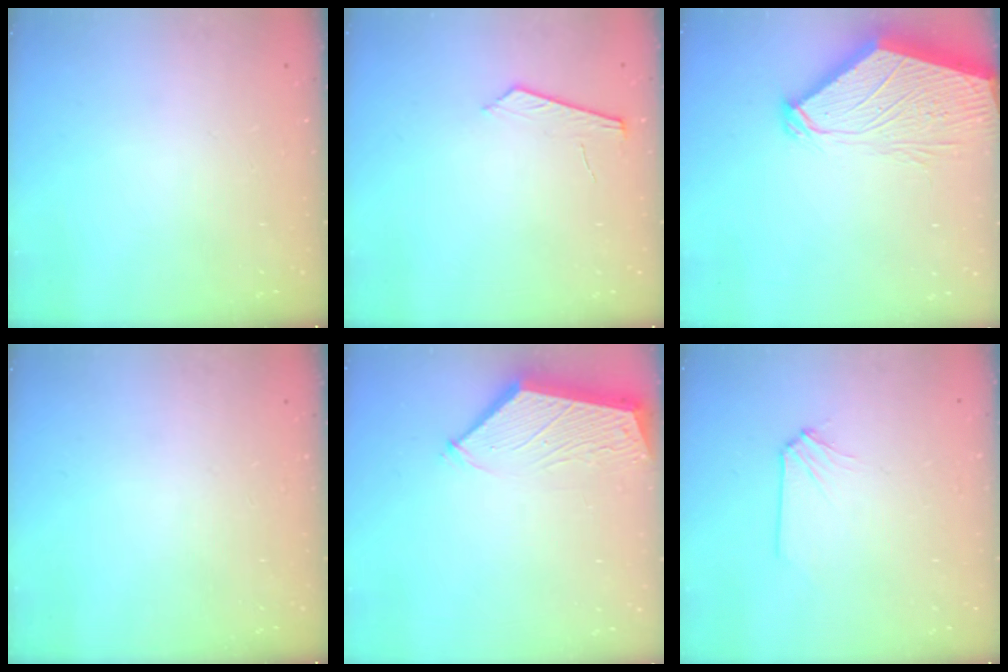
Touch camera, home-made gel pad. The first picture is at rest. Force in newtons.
{"total": 5.3, "press": 5.3, "slide": 0.5}
{"total": 6.7, "press": 6.6, "slide": 0.9}
{"total": 0.0}
{"total": 3.8, "press": 3.8, "slide": 0.6}
{"total": 0.6, "press": 0.6, "slide": 0.1}